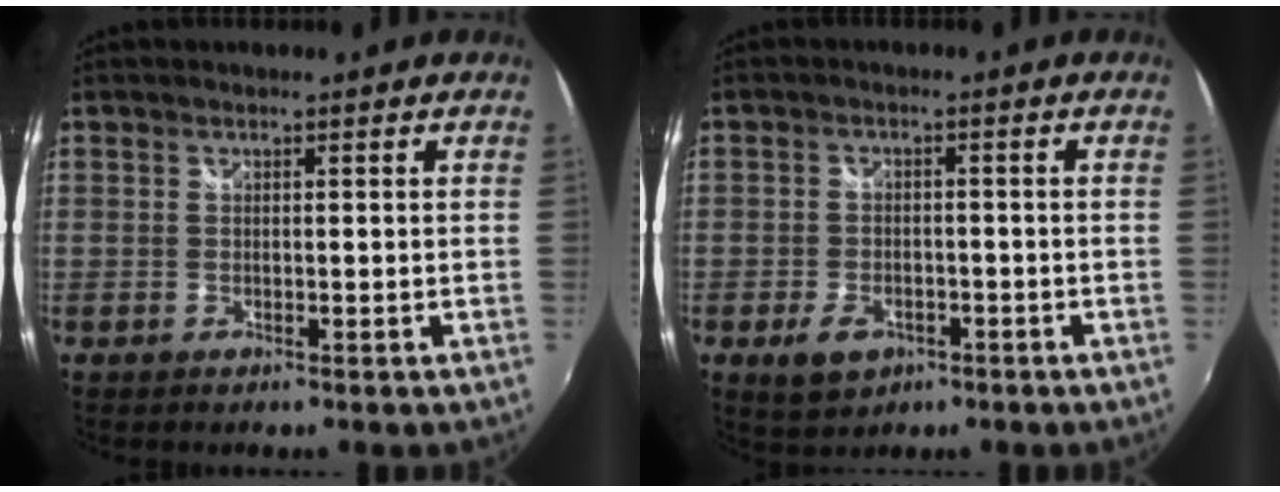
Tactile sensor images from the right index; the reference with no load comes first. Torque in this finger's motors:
{"motor_torque": [0.40, -0.42, 0.16, 0.01]}